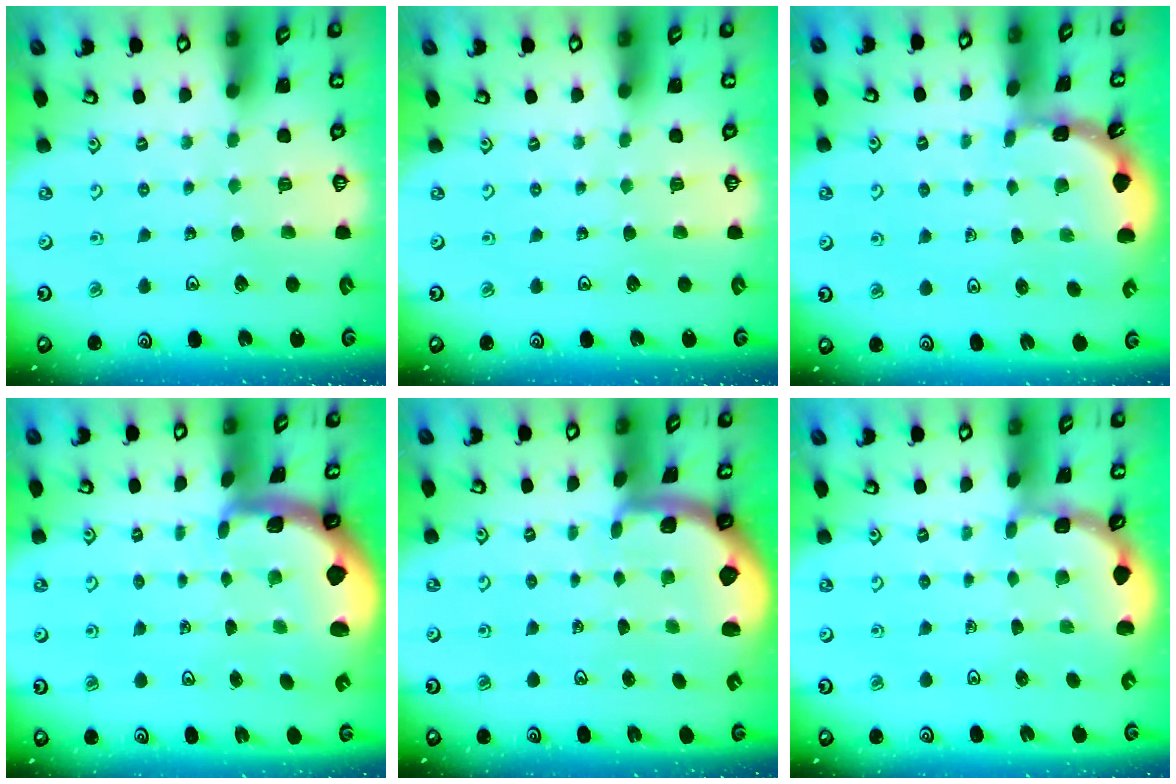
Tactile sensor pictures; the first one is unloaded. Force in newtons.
{"total": 0.0}
{"total": 1.7, "press": 1.7, "slide": 0.1}
{"total": 1.9, "press": 1.8, "slide": 0.5}
{"total": 1.2, "press": 1.2, "slide": 0.3}
{"total": 1.9, "press": 1.9, "slide": 0.1}